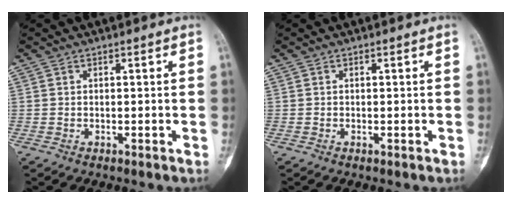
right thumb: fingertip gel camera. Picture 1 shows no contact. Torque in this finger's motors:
{"motor_torque": [0.95, 1.92, -0.12, -0.02, -0.02]}